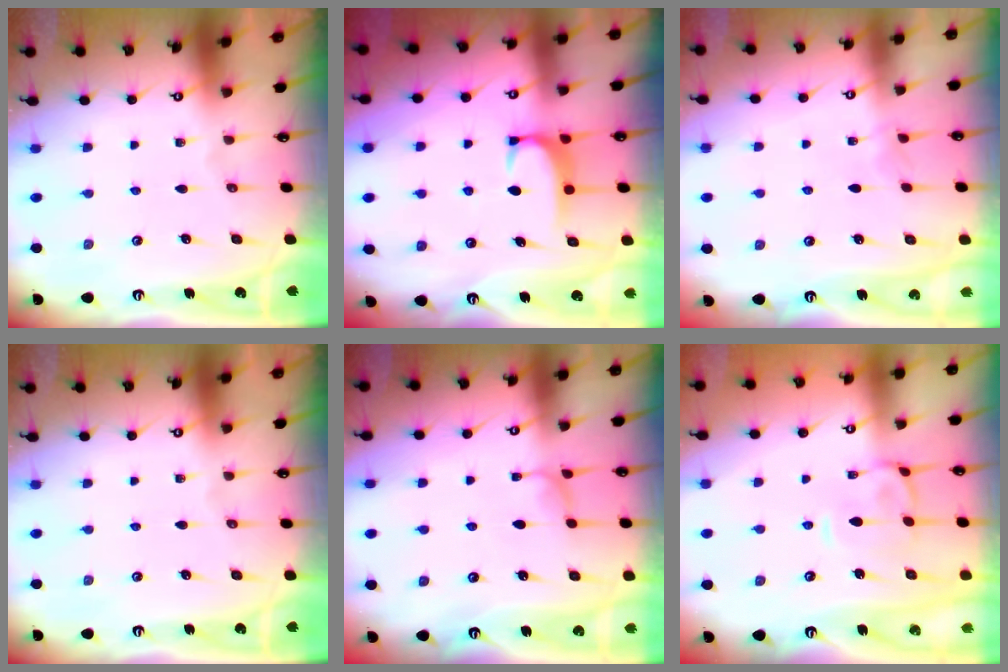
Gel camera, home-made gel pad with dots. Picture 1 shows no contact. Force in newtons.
{"total": 1.7, "press": 1.6, "slide": 0.5}
{"total": 2.8, "press": 2.8, "slide": 0.3}
{"total": 0.0}
{"total": 2.2, "press": 2.2, "slide": 0.4}
{"total": 2.4, "press": 2.2, "slide": 1.1}